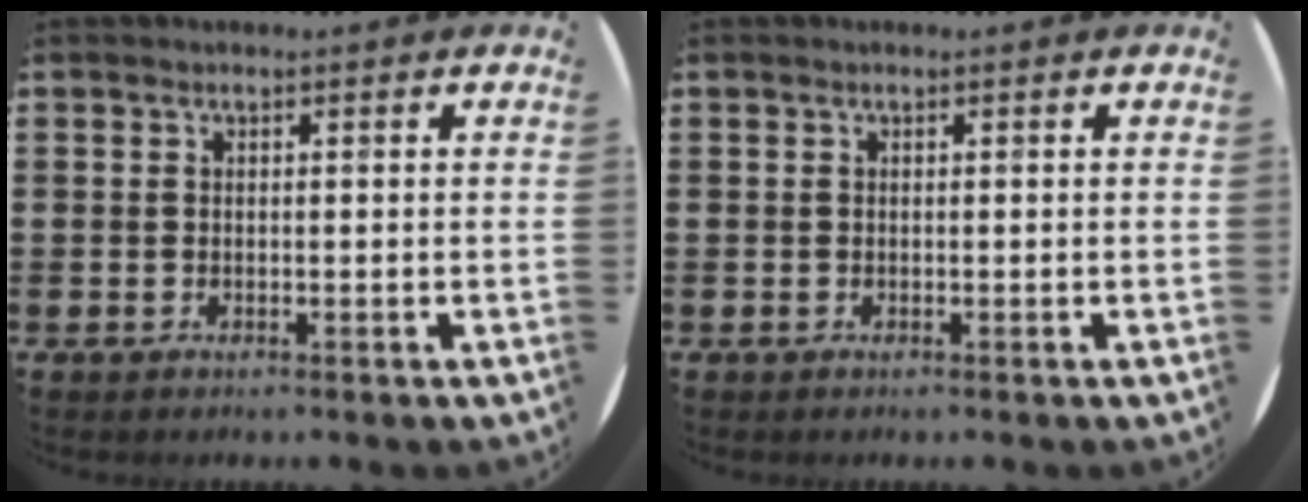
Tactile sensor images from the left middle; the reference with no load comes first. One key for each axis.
{"total": 0.0}